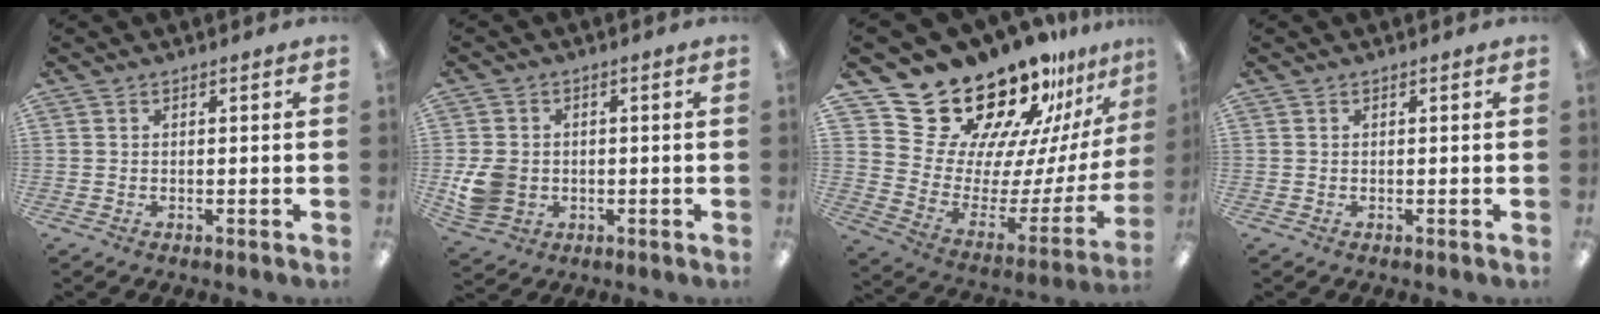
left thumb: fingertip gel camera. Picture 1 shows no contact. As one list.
[{"total": 7.4, "force": [-0.5, 6.5, 3.6], "torque": [-0.070, 0.009, -0.005]}, {"total": 23.7, "force": [20.4, 10.0, 6.9], "torque": [-0.098, -0.169, 0.378]}, {"total": 0.0}]